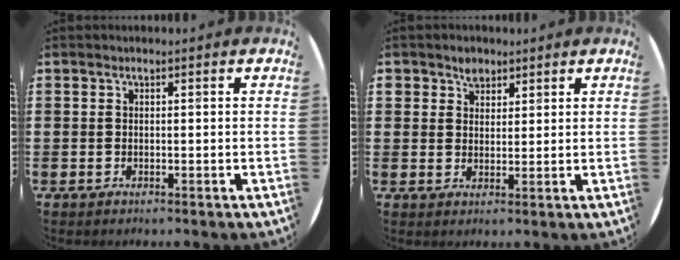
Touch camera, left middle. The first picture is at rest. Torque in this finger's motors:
{"motor_torque": [0.43, -0.26, 0.04, 0.02]}